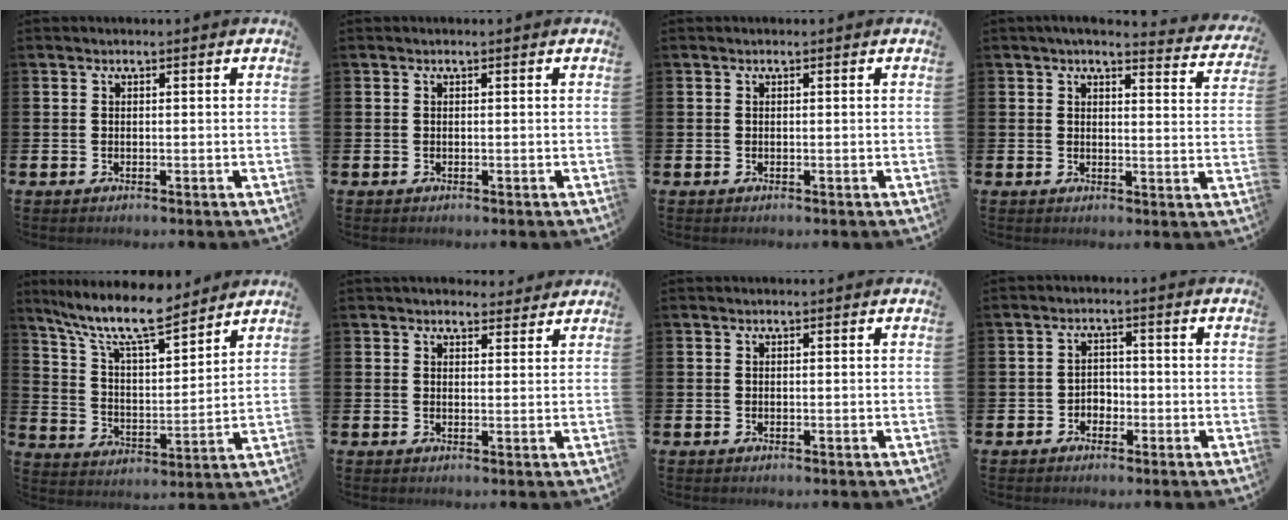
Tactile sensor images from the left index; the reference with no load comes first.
{"total": 0.0}
{"total": 0.0}
{"total": 3.2, "force": [3.1, 0.1, 0.8], "torque": [-0.013, -0.024, 0.050]}
{"total": 10.7, "force": [9.4, 1.9, 4.8], "torque": [-0.108, -0.055, 0.161]}
{"total": 2.7, "force": [2.6, 0.8, 0.0], "torque": [0.010, -0.015, 0.045]}
{"total": 0.0}
{"total": 2.2, "force": [-1.4, 1.5, 0.5], "torque": [-0.007, 0.002, -0.035]}